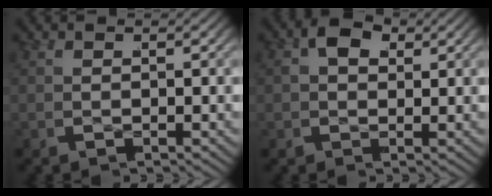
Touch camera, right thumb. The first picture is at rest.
{"total": 3.2, "force": [1.3, 2.2, 2.0], "torque": [-0.041, 0.001, 0.022]}